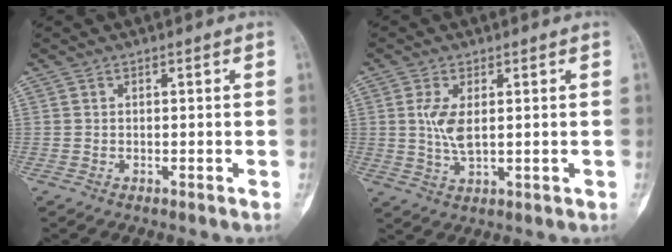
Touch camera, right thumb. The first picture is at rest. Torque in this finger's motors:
{"motor_torque": [0.93, 0.92, 0.93, 0.30, 0.26]}